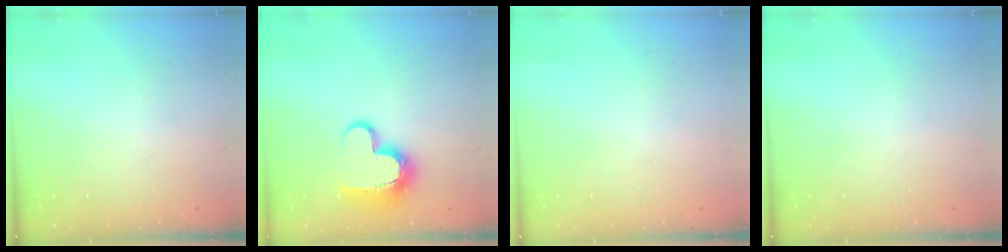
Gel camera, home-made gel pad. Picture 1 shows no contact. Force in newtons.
{"total": 12.7, "press": 12.7, "slide": 1.4}
{"total": 0.8, "press": 0.5, "slide": 0.6}
{"total": 0.0}